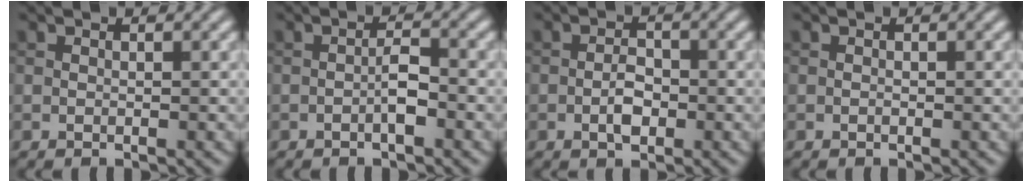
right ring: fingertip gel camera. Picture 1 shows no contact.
{"total": 1.7, "force": [-0.6, 0.4, 1.6], "torque": [-0.029, 0.003, -0.012]}
{"total": 2.3, "force": [-0.7, 1.3, 1.8], "torque": [-0.032, 0.001, -0.015]}
{"total": 0.0}